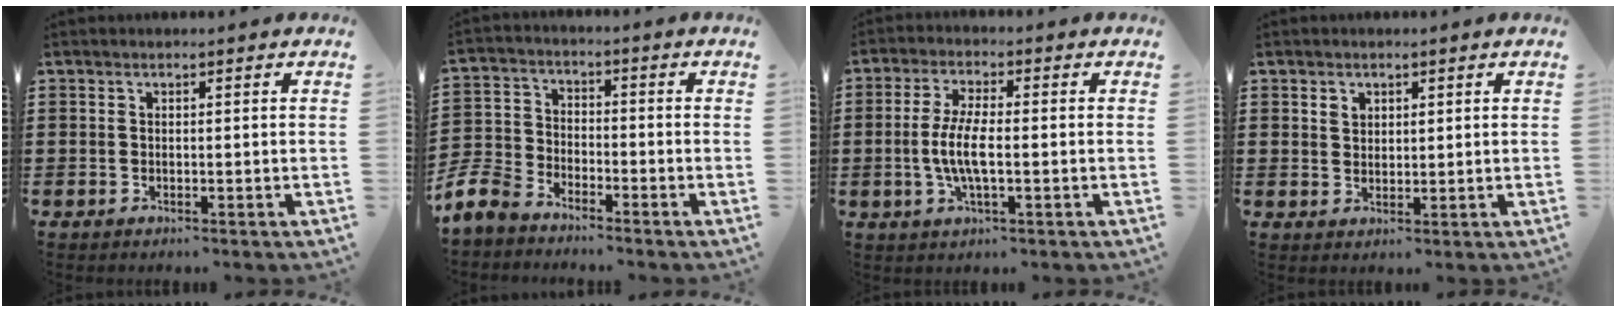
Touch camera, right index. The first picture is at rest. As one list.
[{"total": 7.3, "force": [-6.6, 2.3, 2.1], "torque": [-0.070, 0.003, -0.137]}, {"total": 6.1, "force": [-1.1, 1.8, 5.7], "torque": [-0.127, -0.004, -0.028]}, {"total": 1.5, "force": [1.1, 1.0, 0.3], "torque": [-0.009, 0.004, 0.021]}]